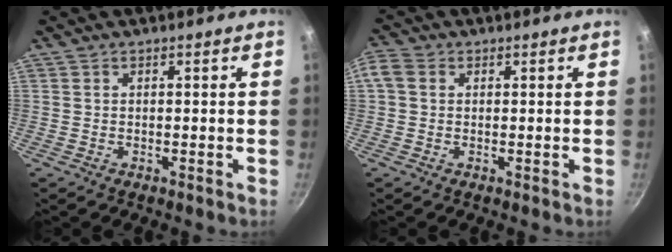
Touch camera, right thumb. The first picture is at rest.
{"total": 3.3, "force": [0.7, 2.6, 1.9], "torque": [-0.040, 0.011, 0.004]}